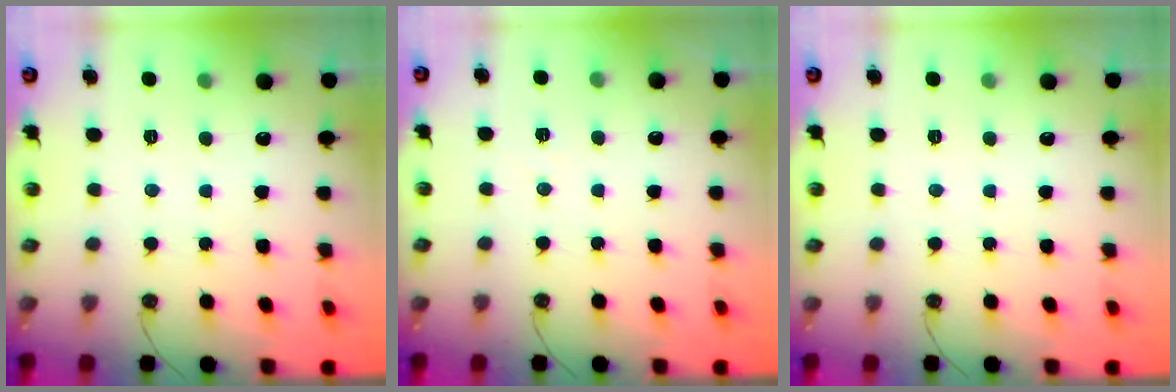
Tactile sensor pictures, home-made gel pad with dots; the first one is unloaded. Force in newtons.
{"total": 2.6, "press": 1.7, "slide": 1.9}
{"total": 0.0}